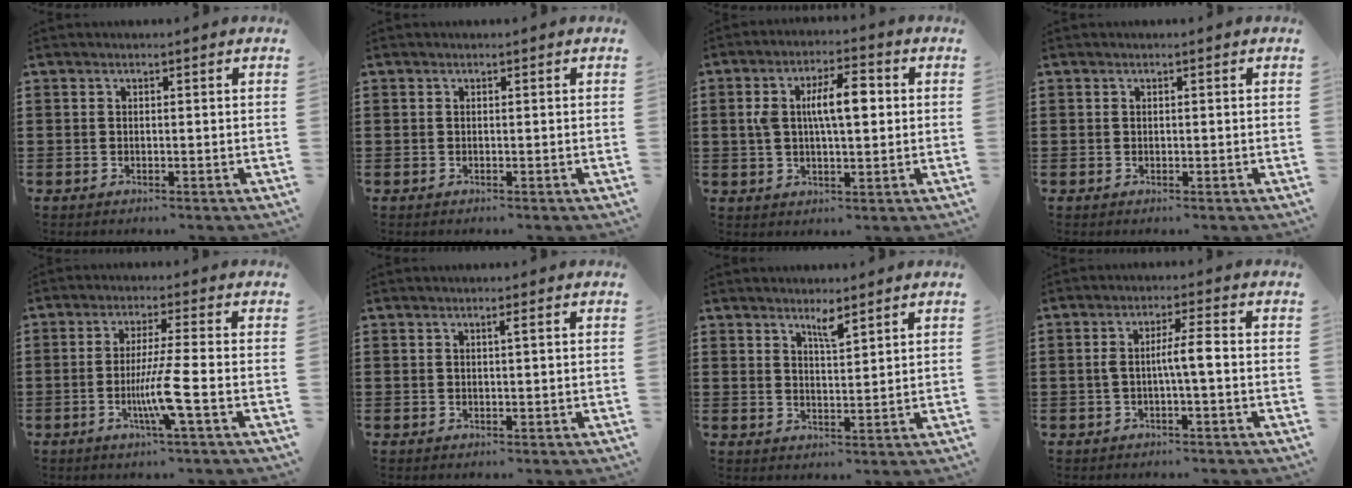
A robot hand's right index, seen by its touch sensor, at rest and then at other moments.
{"total": 0.0}
{"total": 7.9, "force": [1.0, 2.9, 7.3], "torque": [-0.156, 0.009, 0.009]}
{"total": 0.0}
{"total": 7.1, "force": [-2.3, -0.5, 6.7], "torque": [-0.125, -0.019, -0.043]}
{"total": 0.9, "force": [0.3, -0.1, 0.9], "torque": [-0.015, -0.001, 0.005]}
{"total": 3.0, "force": [2.3, 0.4, 1.8], "torque": [-0.032, 0.000, 0.038]}
{"total": 4.2, "force": [-0.5, 0.4, 4.2], "torque": [-0.077, 0.003, -0.013]}